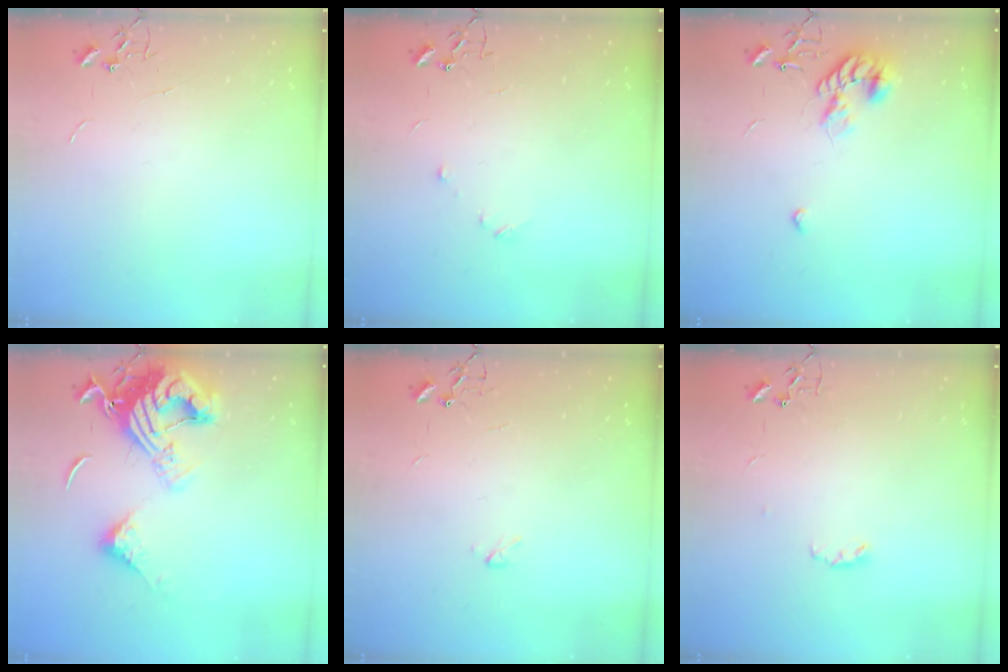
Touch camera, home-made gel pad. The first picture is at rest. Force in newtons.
{"total": 5.1, "press": 5.0, "slide": 0.7}
{"total": 10.6, "press": 10.5, "slide": 0.8}
{"total": 17.3, "press": 17.1, "slide": 2.1}
{"total": 2.2, "press": 2.2, "slide": 0.4}
{"total": 3.8, "press": 3.8, "slide": 0.6}